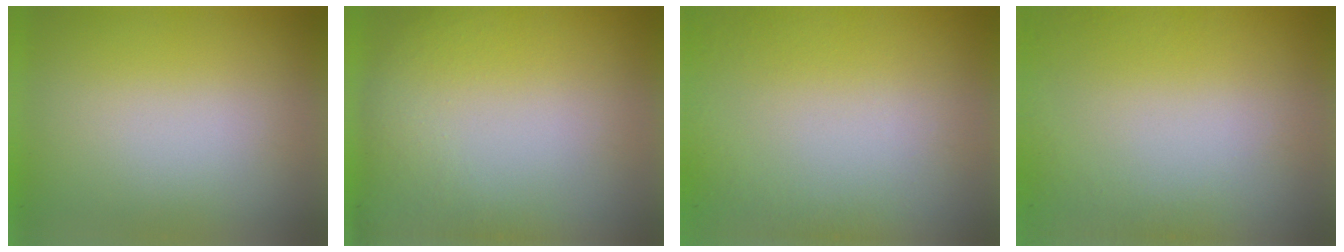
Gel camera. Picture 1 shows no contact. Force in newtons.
{"total": 5.9}
{"total": 8.2}
{"total": 4.9}